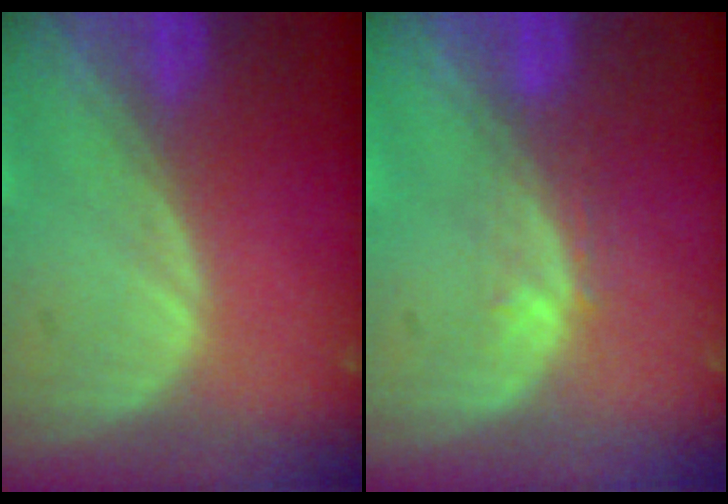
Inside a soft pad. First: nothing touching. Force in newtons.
{"total": 2.9, "press": 2.4, "slide": 1.7}